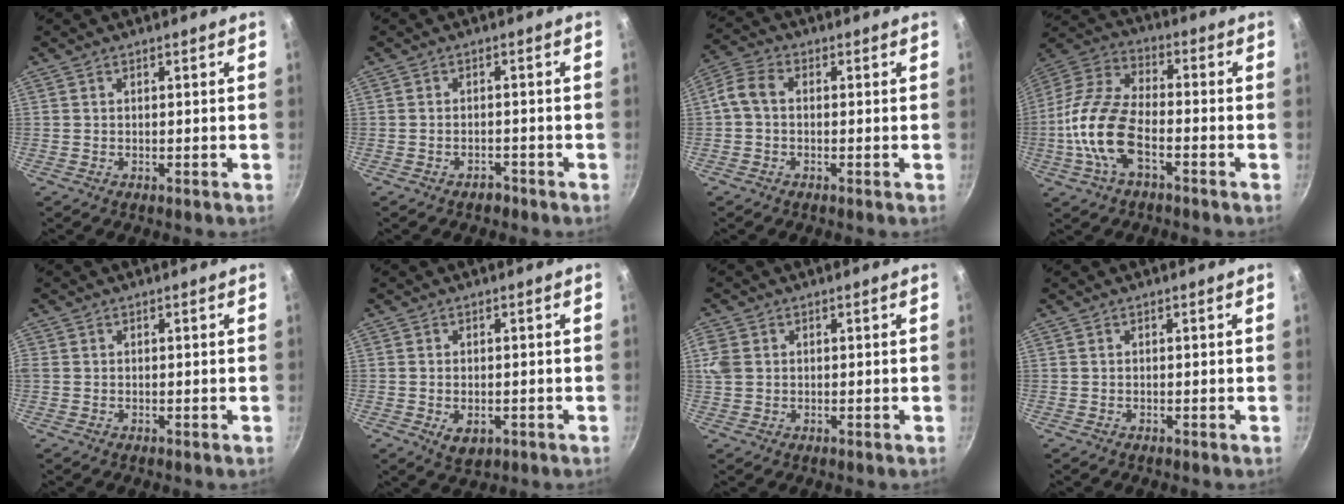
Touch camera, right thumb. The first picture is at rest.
{"total": 1.5, "force": [-1.2, 0.7, 0.4], "torque": [-0.007, 0.009, -0.018]}
{"total": 5.1, "force": [0.0, 3.4, 3.8], "torque": [-0.077, 0.016, -0.009]}
{"total": 14.7, "force": [-4.2, 7.5, 11.9], "torque": [-0.253, 0.036, -0.083]}
{"total": 1.1, "force": [0.1, 1.0, 0.5], "torque": [-0.013, 0.005, 0.005]}
{"total": 3.6, "force": [-1.1, 2.1, 2.7], "torque": [-0.039, 0.002, -0.007]}
{"total": 3.8, "force": [0.6, 3.0, 2.2], "torque": [-0.055, 0.007, 0.015]}
{"total": 0.0}